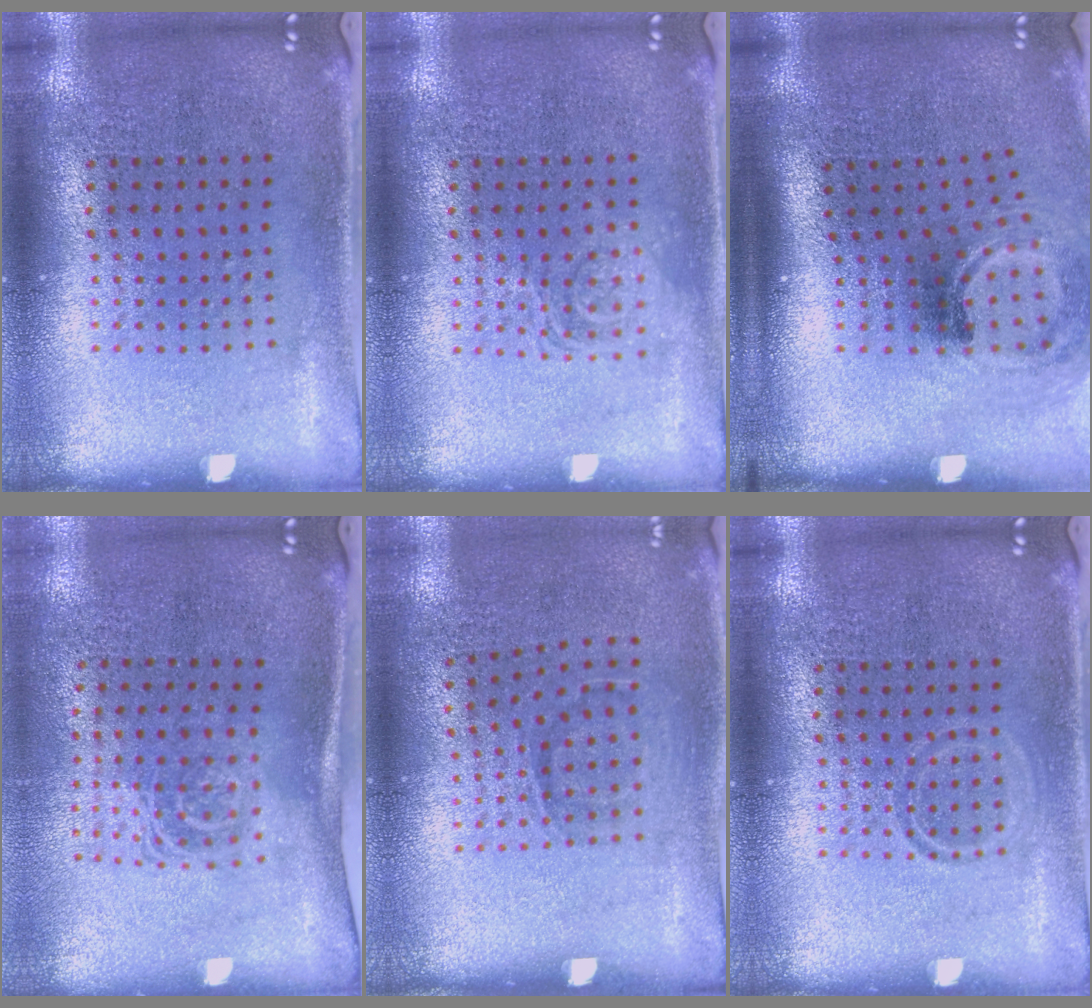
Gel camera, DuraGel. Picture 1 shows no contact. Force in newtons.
{"total": 1.9, "press": 1.9, "slide": 0.3}
{"total": 2.0, "press": 1.3, "slide": 1.5}
{"total": 1.5, "press": 1.1, "slide": 1.0}
{"total": 0.9, "press": 0.6, "slide": 0.7}
{"total": 0.9, "press": 0.9, "slide": 0.2}